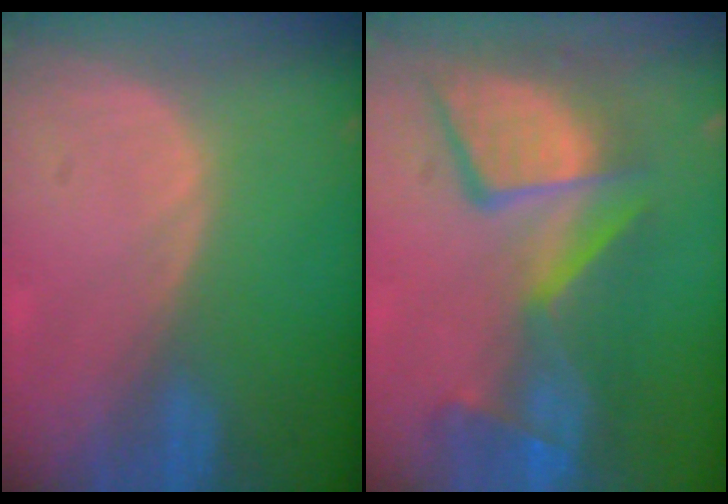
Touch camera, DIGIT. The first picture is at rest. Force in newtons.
{"total": 12.1, "press": 11.1, "slide": 4.9}